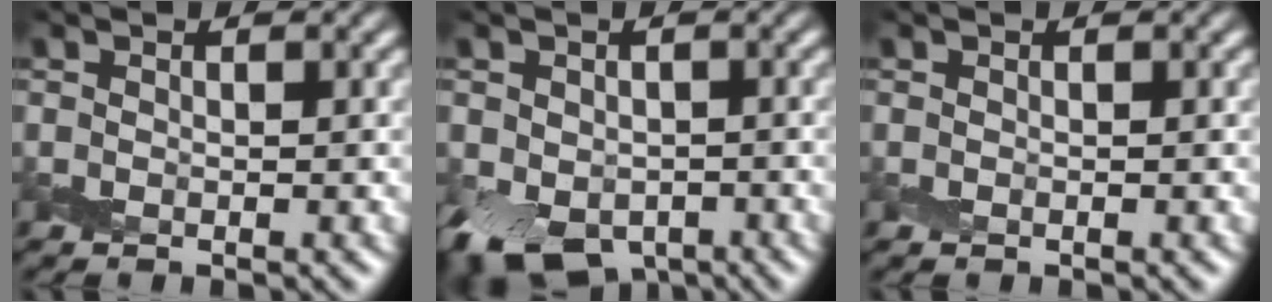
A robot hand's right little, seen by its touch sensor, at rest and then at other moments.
{"total": 6.9, "force": [-3.2, 4.6, 3.9], "torque": [-0.067, -0.027, -0.046]}
{"total": 0.0}